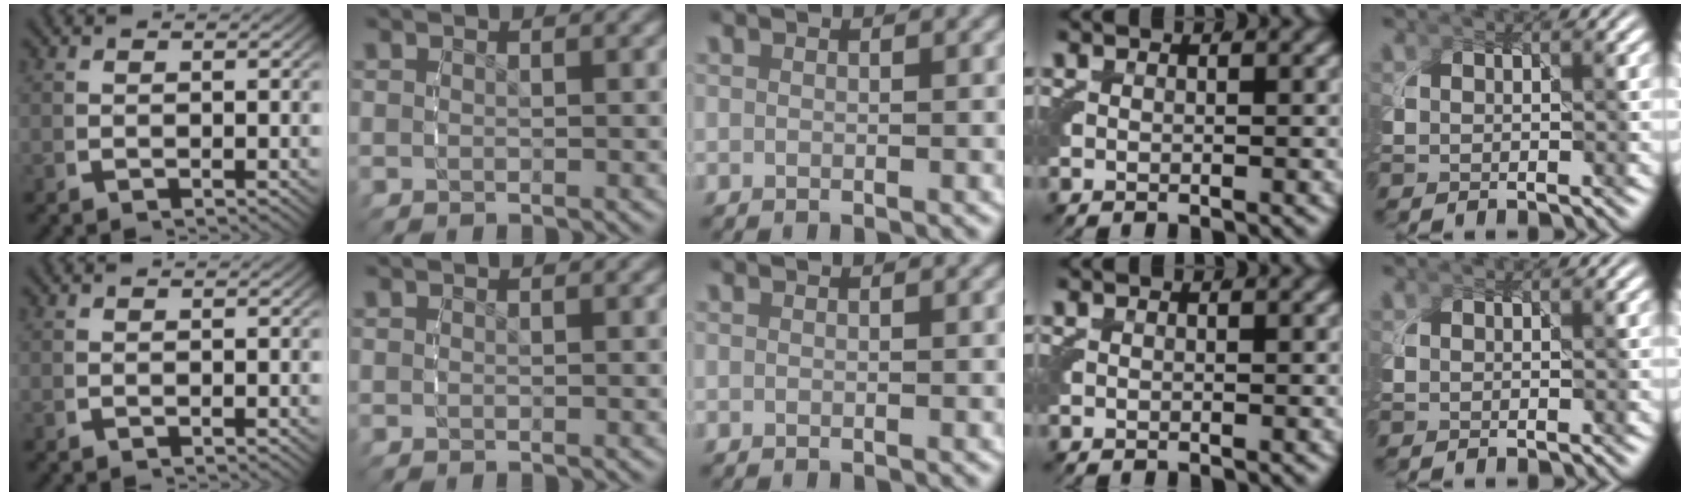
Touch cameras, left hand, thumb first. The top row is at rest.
{}